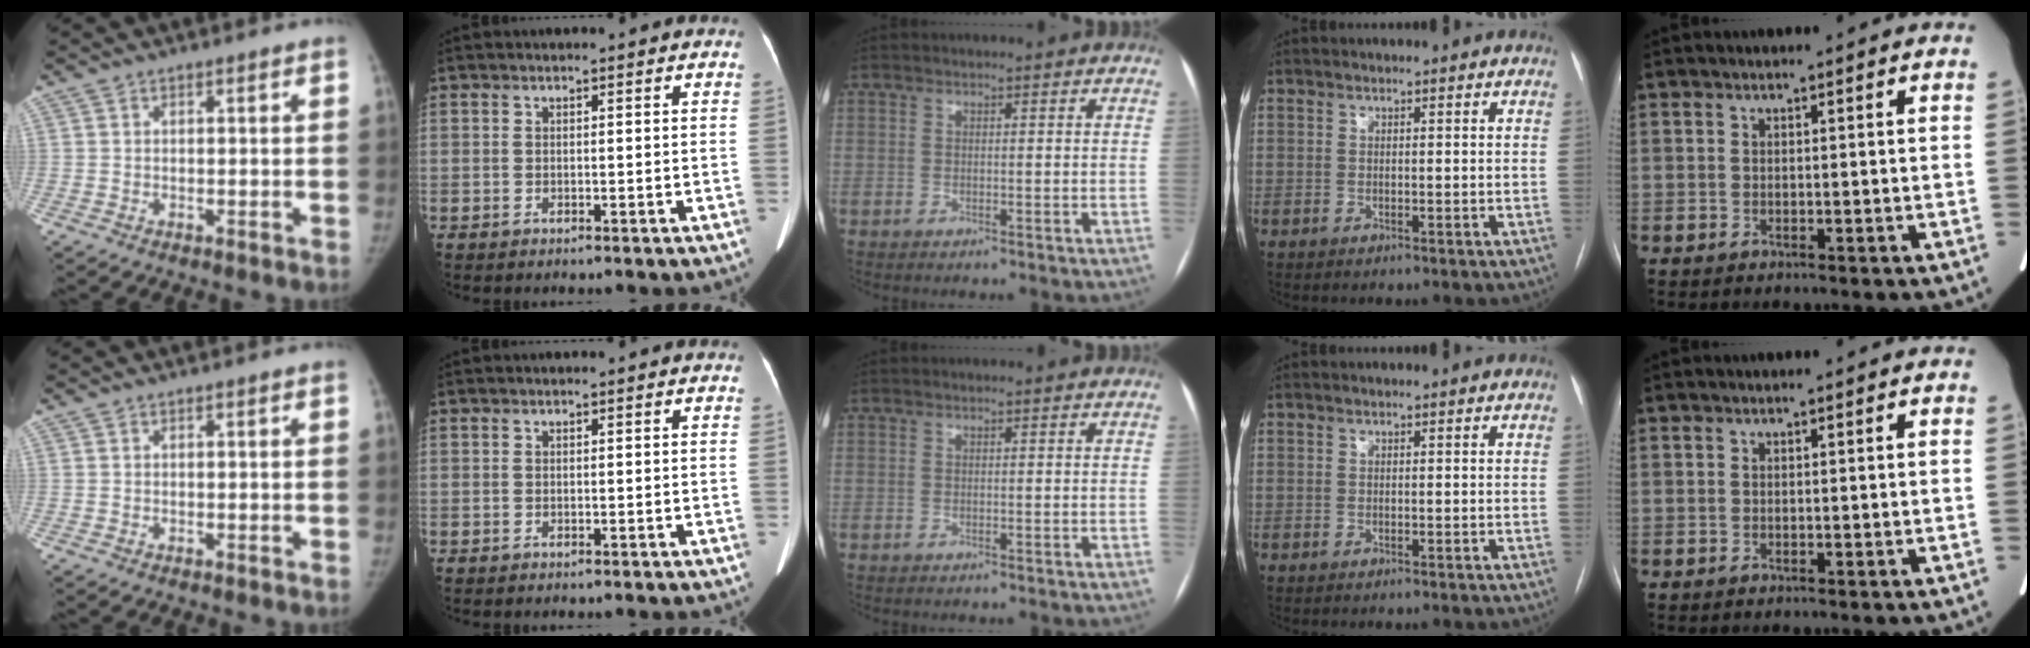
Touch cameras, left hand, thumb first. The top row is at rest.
{}